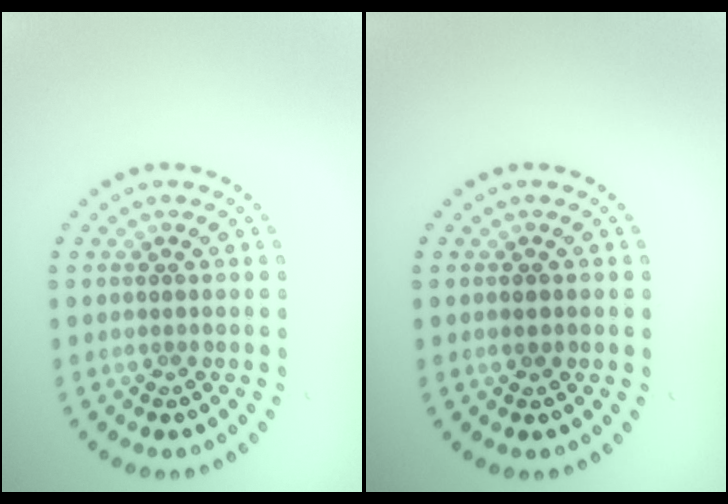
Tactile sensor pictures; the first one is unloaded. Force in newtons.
{"total": 1.1, "press": 1.1, "slide": 0.2}